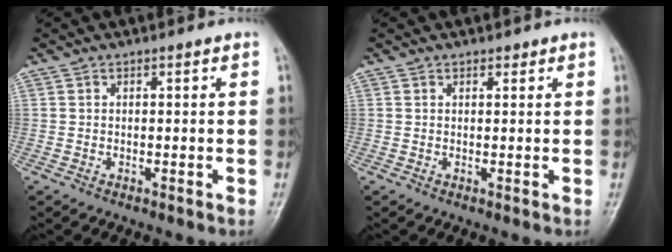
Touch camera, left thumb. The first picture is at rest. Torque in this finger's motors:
{"motor_torque": [-0.17, -0.04, -0.01, 0.08, -0.03]}